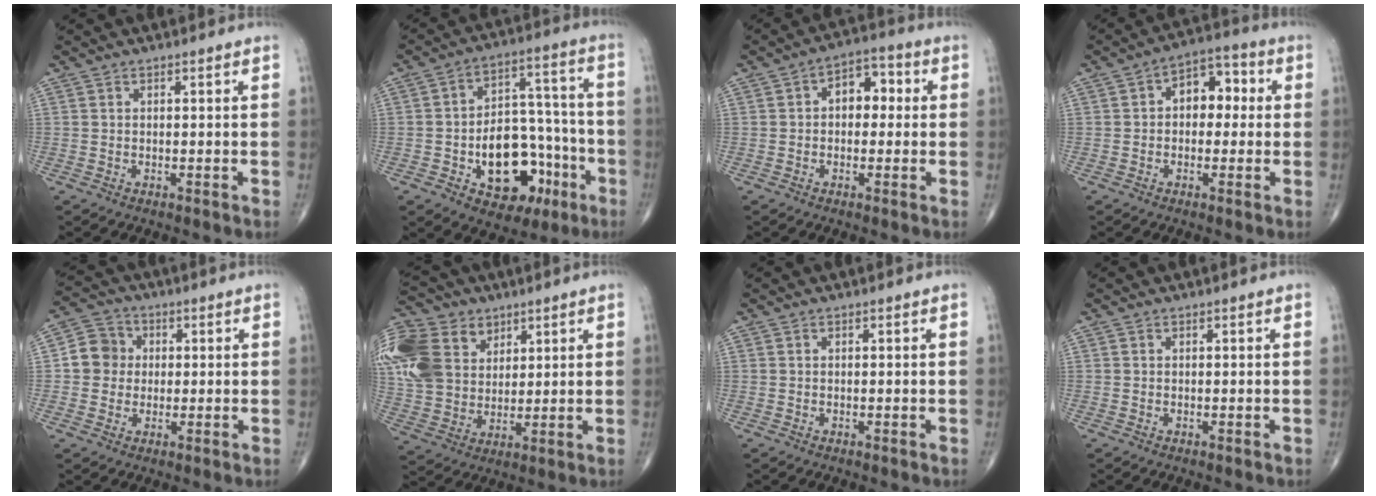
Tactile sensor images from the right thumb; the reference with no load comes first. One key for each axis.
{"total": 17.7, "fx": -6.4, "fy": 11.4, "fz": 11.9, "tx": -0.121, "ty": 0.059, "tz": -0.085}
{"total": 7.2, "fx": 0.7, "fy": 4.8, "fz": 5.4, "tx": -0.049, "ty": 0.025, "tz": 0.001}
{"total": 8.5, "fx": 0.9, "fy": 5.6, "fz": 6.3, "tx": -0.058, "ty": 0.030, "tz": 0.004}
{"total": 6.8, "fx": 0.4, "fy": 6.4, "fz": 2.3, "tx": -0.016, "ty": 0.012, "tz": -0.005}
{"total": 21.4, "fx": 7.5, "fy": 16.0, "fz": 12.0, "tx": -0.276, "ty": 0.020, "tz": 0.146}
{"total": 0.0}
{"total": 0.0}